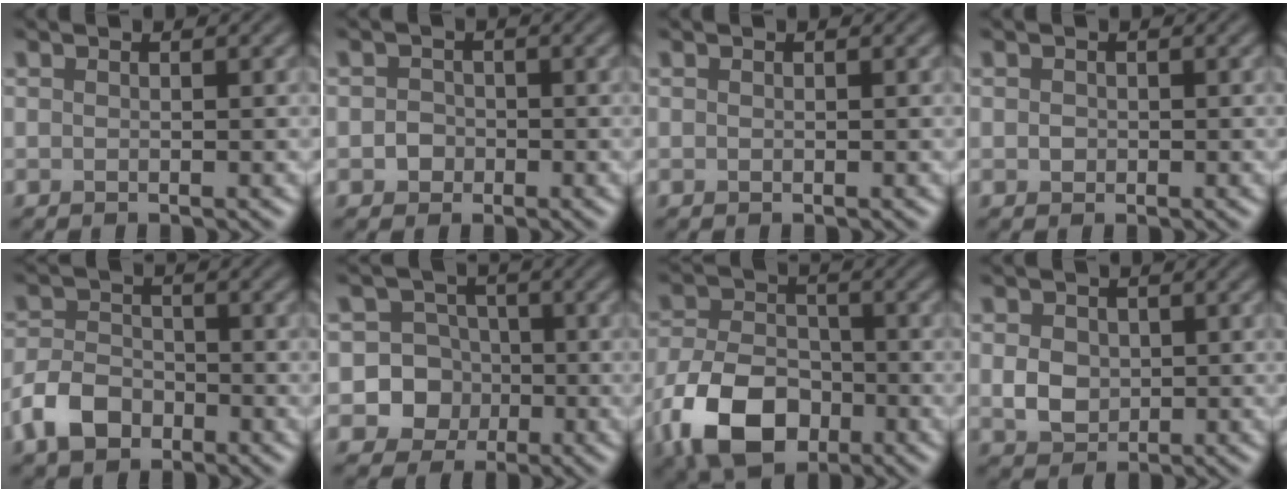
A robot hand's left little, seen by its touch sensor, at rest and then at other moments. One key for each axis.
{"total": 1.5, "fx": -0.4, "fy": 1.4, "fz": 0.5, "tx": -0.001, "ty": 0.000, "tz": -0.011}
{"total": 0.0}
{"total": 0.8, "fx": 0.0, "fy": 0.7, "fz": 0.3, "tx": -0.003, "ty": -0.002, "tz": -0.002}
{"total": 4.3, "fx": -2.4, "fy": 2.8, "fz": 2.1, "tx": -0.042, "ty": 0.000, "tz": -0.055}
{"total": 8.8, "fx": -1.9, "fy": 8.4, "fz": 1.7, "tx": -0.027, "ty": 0.012, "tz": -0.060}
{"total": 9.0, "fx": -4.1, "fy": 5.8, "fz": 5.5, "tx": -0.117, "ty": -0.012, "tz": -0.080}
{"total": 2.8, "fx": 0.2, "fy": 2.4, "fz": 1.5, "tx": -0.032, "ty": -0.003, "tz": 0.001}